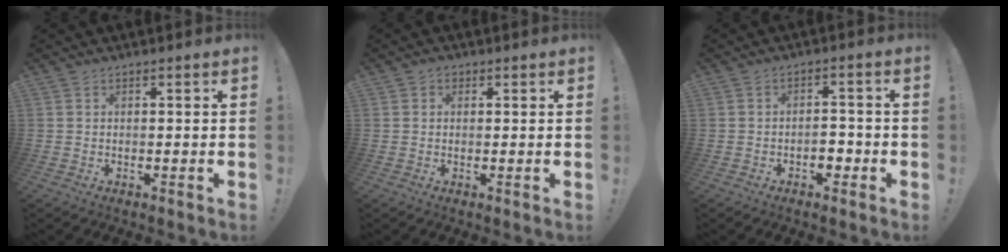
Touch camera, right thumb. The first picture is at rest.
{"total": 1.2, "force": [0.2, 1.1, 0.4], "torque": [-0.005, 0.003, 0.003]}
{"total": 4.5, "force": [-2.1, 2.7, 2.9], "torque": [-0.039, 0.008, -0.038]}